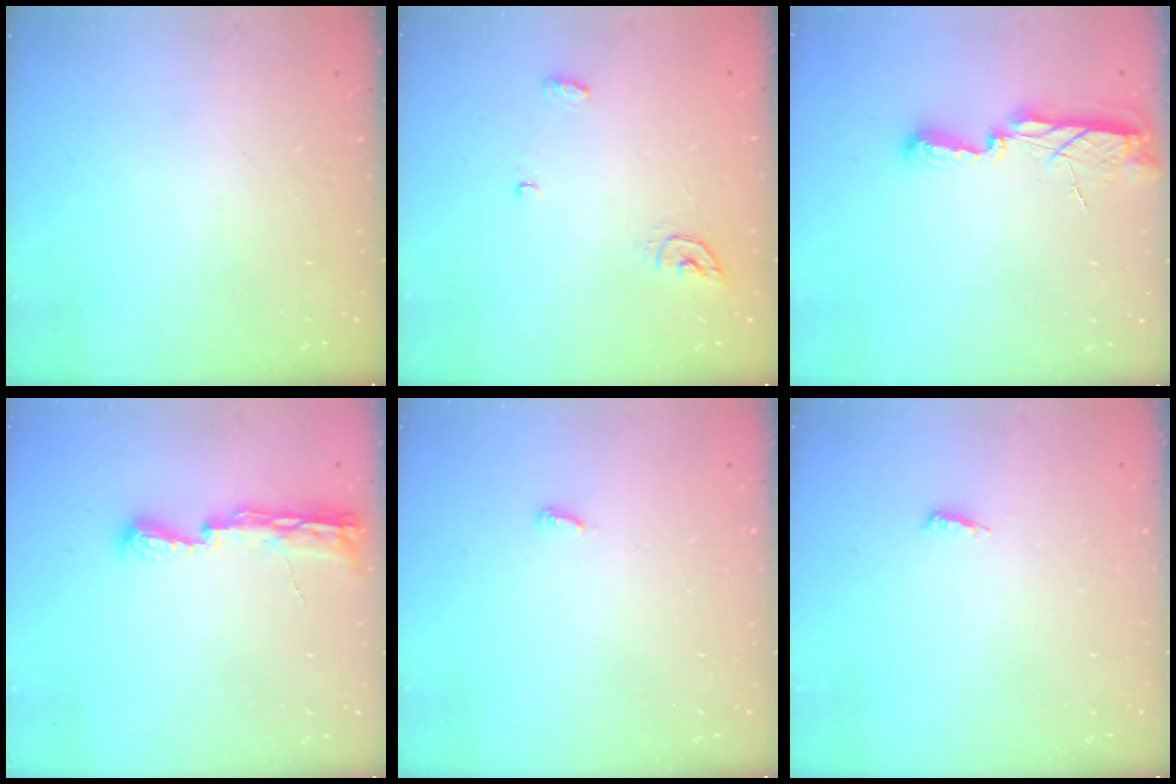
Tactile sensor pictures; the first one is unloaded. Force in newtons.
{"total": 4.8, "press": 4.8, "slide": 0.4}
{"total": 7.5, "press": 7.5, "slide": 0.8}
{"total": 8.1, "press": 8.0, "slide": 0.9}
{"total": 3.9, "press": 3.9, "slide": 0.3}
{"total": 3.9, "press": 3.9, "slide": 0.4}